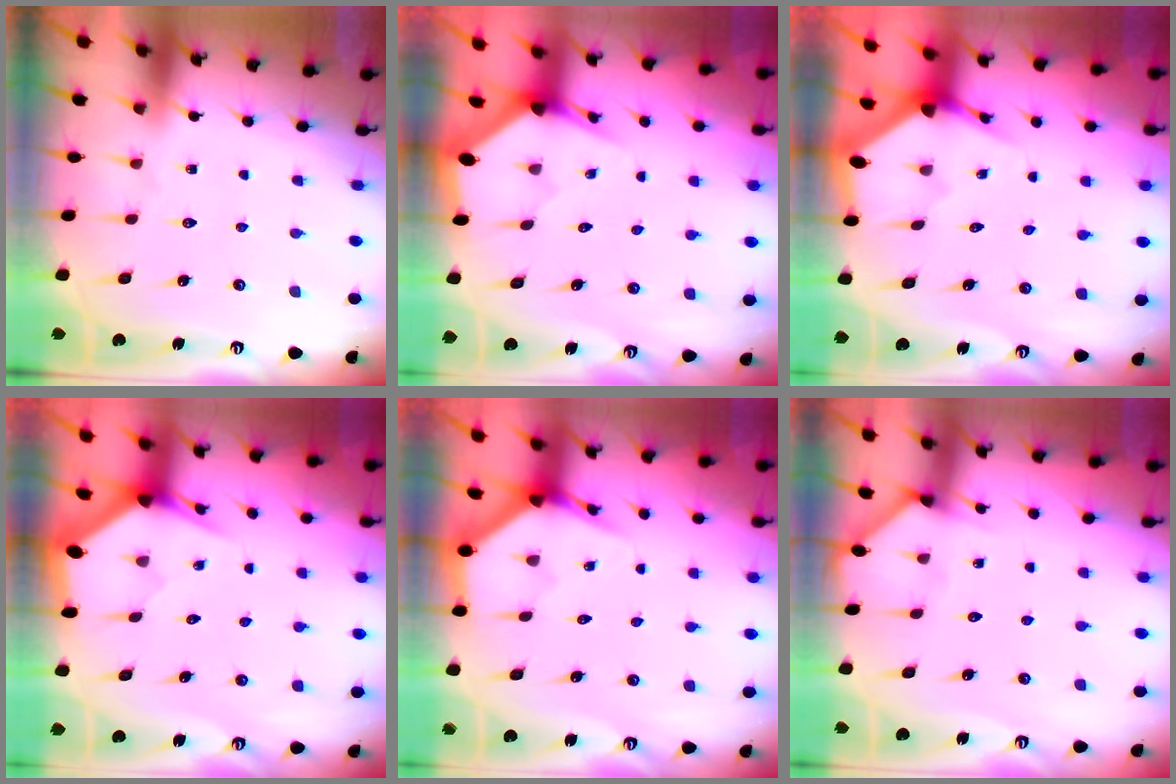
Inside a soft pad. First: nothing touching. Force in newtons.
{"total": 2.9, "press": 2.9, "slide": 0.1}
{"total": 2.8, "press": 2.8, "slide": 0.2}
{"total": 3.0, "press": 3.0, "slide": 0.1}
{"total": 4.0, "press": 4.0, "slide": 0.2}
{"total": 3.0, "press": 3.0, "slide": 0.2}